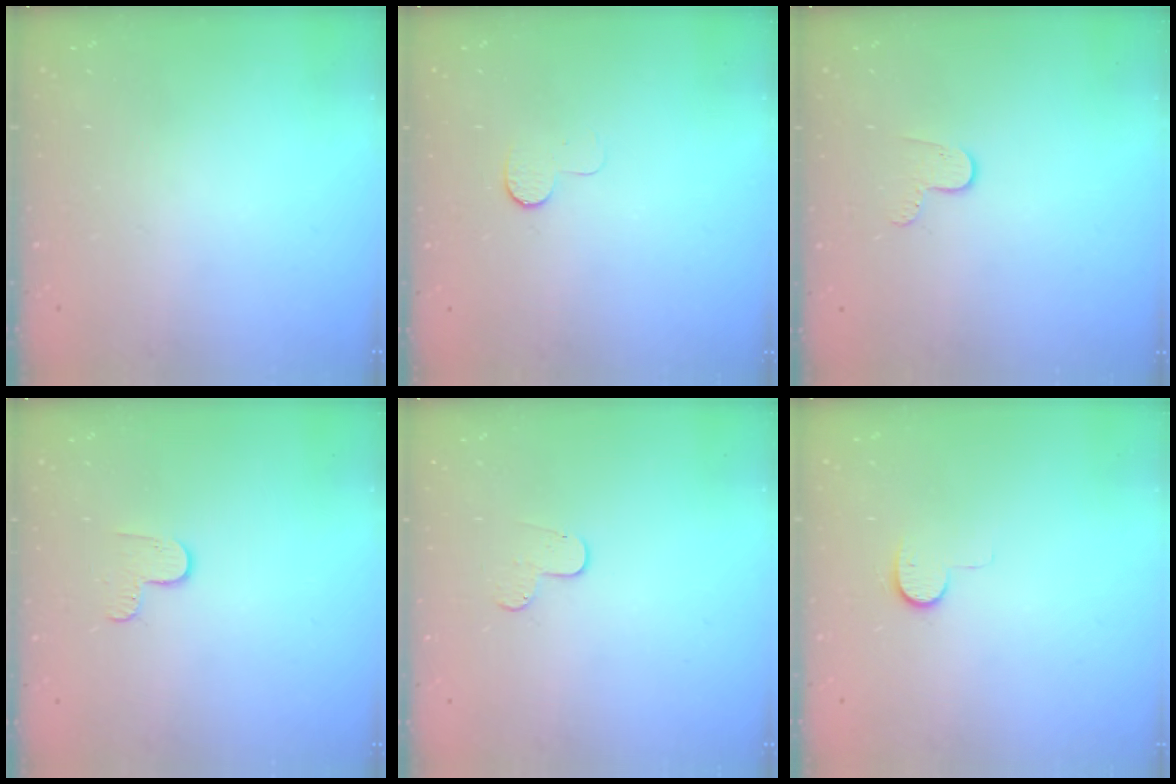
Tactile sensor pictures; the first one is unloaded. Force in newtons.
{"total": 5.7, "press": 5.6, "slide": 0.6}
{"total": 6.0, "press": 6.0, "slide": 0.5}
{"total": 4.7, "press": 4.7, "slide": 0.4}
{"total": 4.5, "press": 4.5, "slide": 0.4}
{"total": 6.2, "press": 6.2, "slide": 0.6}